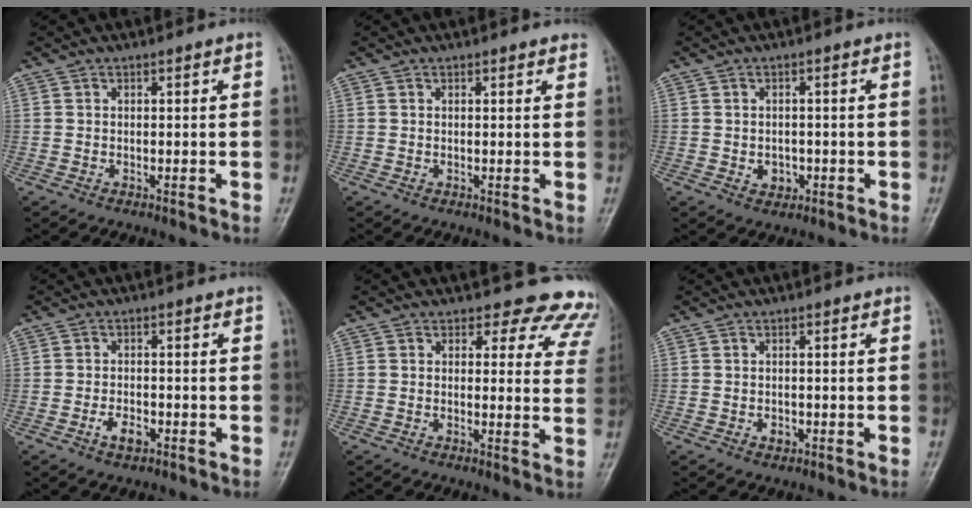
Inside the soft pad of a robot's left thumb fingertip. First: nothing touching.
{"total": 1.4, "force": [1.2, 0.5, 0.5], "torque": [0.001, 0.000, 0.010]}
{"total": 2.9, "force": [-0.7, 2.4, 1.5], "torque": [-0.010, 0.002, -0.004]}
{"total": 3.3, "force": [-1.6, 1.8, 2.2], "torque": [-0.036, 0.006, -0.028]}
{"total": 12.0, "force": [10.6, 5.4, 1.7], "torque": [0.040, -0.067, 0.081]}
{"total": 1.5, "force": [-0.5, 1.1, 0.8], "torque": [-0.006, 0.002, -0.006]}